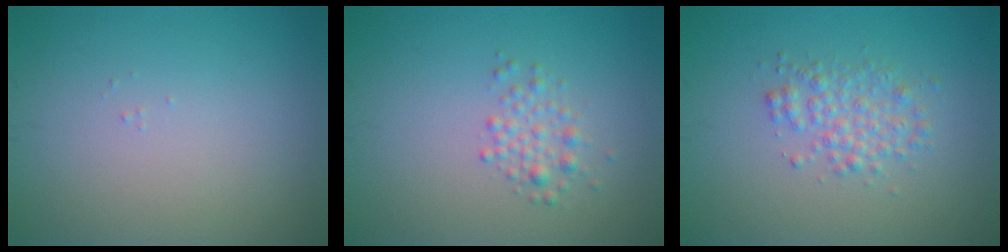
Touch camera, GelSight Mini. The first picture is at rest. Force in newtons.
{"total": 1.8, "press": 1.8, "slide": 0.1}
{"total": 2.6, "press": 2.6, "slide": 0.0}